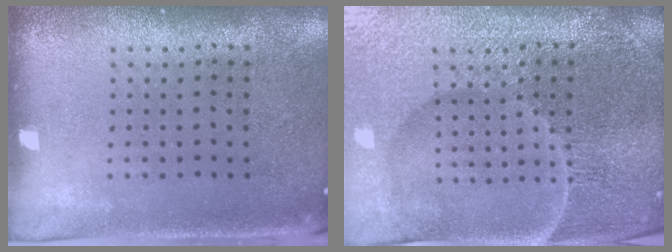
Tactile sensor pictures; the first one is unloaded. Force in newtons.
{"total": 5.7, "press": 5.3, "slide": 2.2}